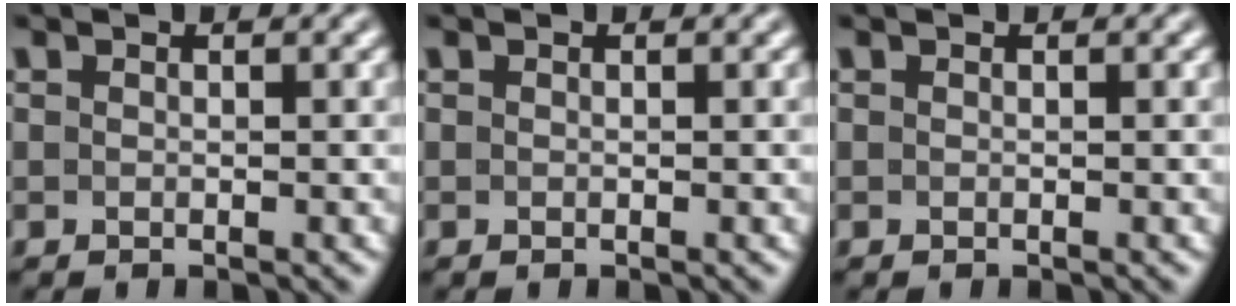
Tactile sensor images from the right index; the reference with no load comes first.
{"total": 0.0}
{"total": 0.0}